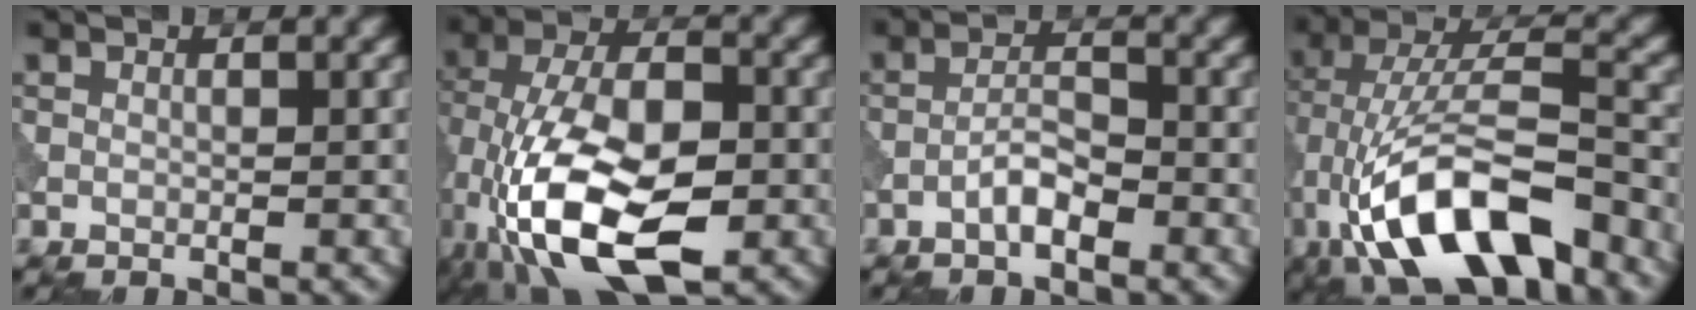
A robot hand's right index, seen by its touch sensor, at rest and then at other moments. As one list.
[{"total": 15.6, "force": [-5.6, 7.6, 12.4], "torque": [-0.249, -0.017, -0.103]}, {"total": 2.5, "force": [-1.5, 0.7, 1.8], "torque": [-0.035, 0.008, -0.033]}, {"total": 13.0, "force": [-5.8, 4.9, 10.5], "torque": [-0.188, 0.010, -0.106]}]